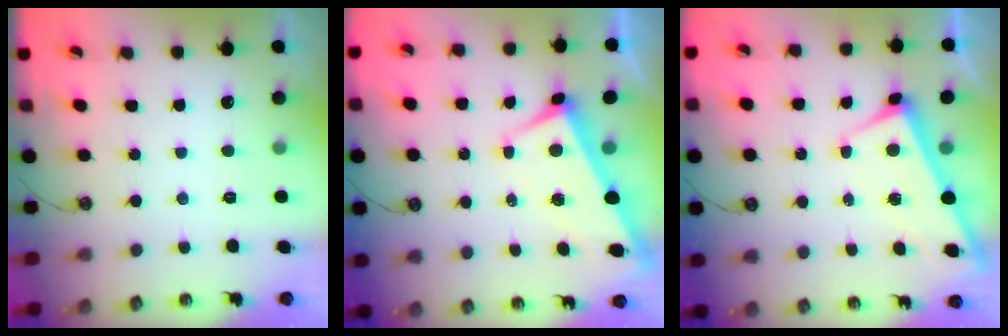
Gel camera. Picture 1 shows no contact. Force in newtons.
{"total": 2.5, "press": 2.3, "slide": 0.9}
{"total": 2.5, "press": 2.5, "slide": 0.2}